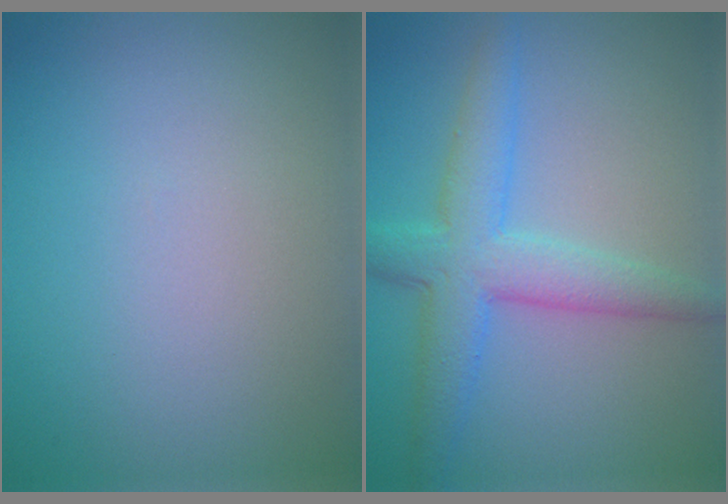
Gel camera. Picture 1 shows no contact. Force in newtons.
{"total": 5.3, "press": 5.3, "slide": 0.0}